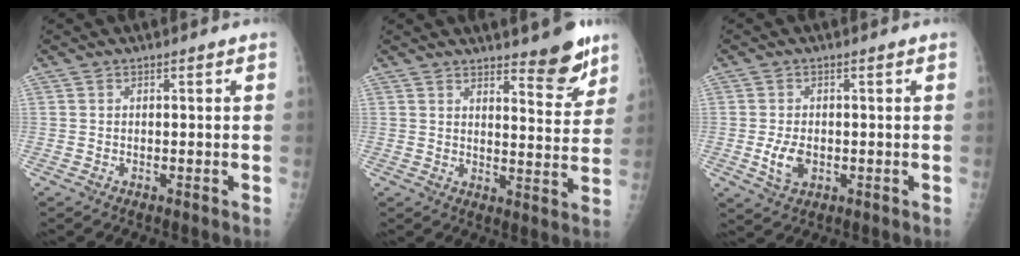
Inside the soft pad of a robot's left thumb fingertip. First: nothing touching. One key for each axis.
{"total": 8.1, "fx": 6.2, "fy": 2.0, "fz": 4.9, "tx": -0.042, "ty": -0.050, "tz": 0.091}
{"total": 4.5, "fx": -0.8, "fy": 2.8, "fz": 3.4, "tx": -0.065, "ty": -0.004, "tz": -0.008}